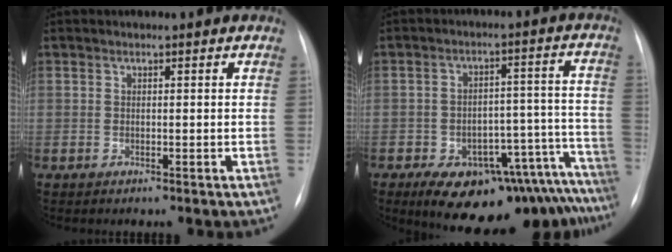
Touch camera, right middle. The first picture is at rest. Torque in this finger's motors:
{"motor_torque": [1.07, -1.07, 0.69, 0.19]}